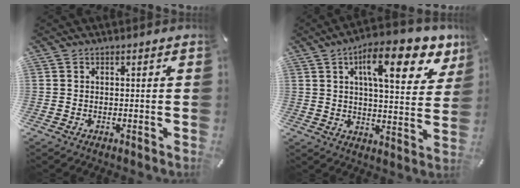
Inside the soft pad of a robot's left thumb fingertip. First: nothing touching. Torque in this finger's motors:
{"motor_torque": [2.20, 2.13, 1.78, -0.99, 0.55]}